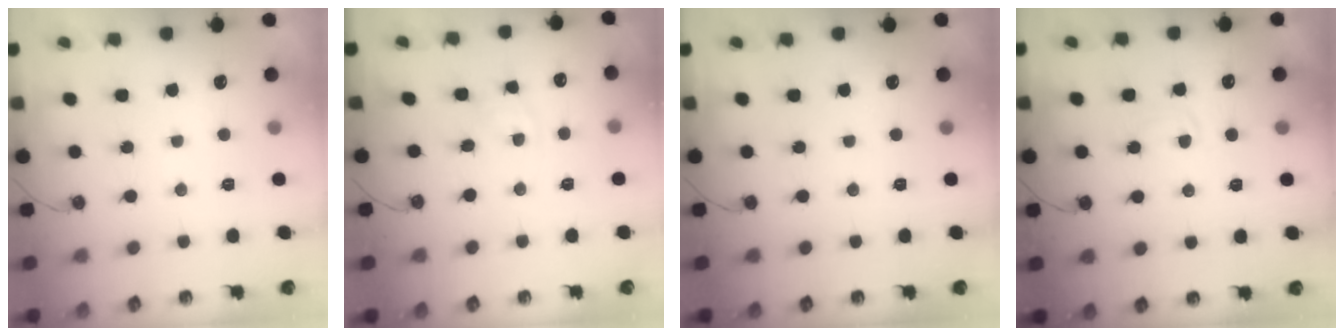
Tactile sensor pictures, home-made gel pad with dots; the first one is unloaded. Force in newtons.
{"total": 2.7, "press": 2.7, "slide": 0.3}
{"total": 0.0}
{"total": 1.6, "press": 1.6, "slide": 0.3}